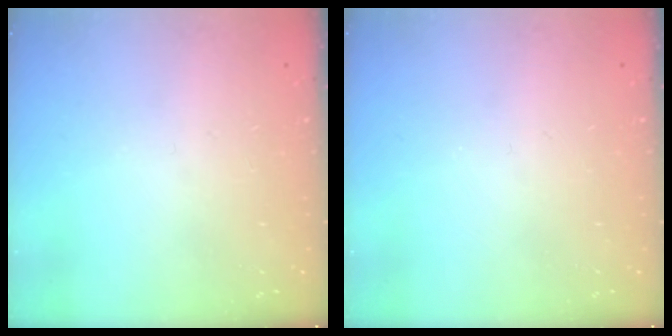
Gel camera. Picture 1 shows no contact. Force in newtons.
{"total": 0.0}